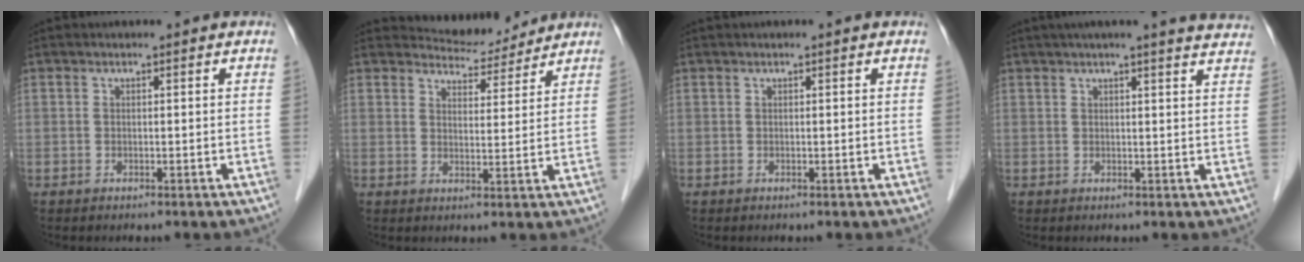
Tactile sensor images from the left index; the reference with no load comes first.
{"total": 5.8, "force": [5.7, 1.2, -0.2], "torque": [-0.002, 0.001, 0.078]}
{"total": 0.8, "force": [0.8, -0.1, 0.3], "torque": [-0.005, 0.013, 0.018]}
{"total": 14.4, "force": [13.0, 0.4, 6.2], "torque": [-0.082, 0.001, 0.146]}